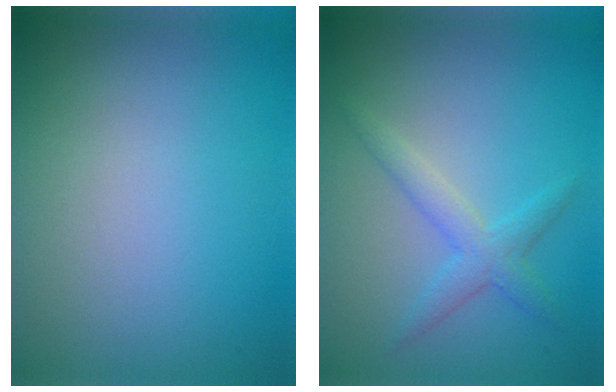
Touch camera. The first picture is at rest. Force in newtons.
{"total": 2.4, "press": 2.4, "slide": 0.2}